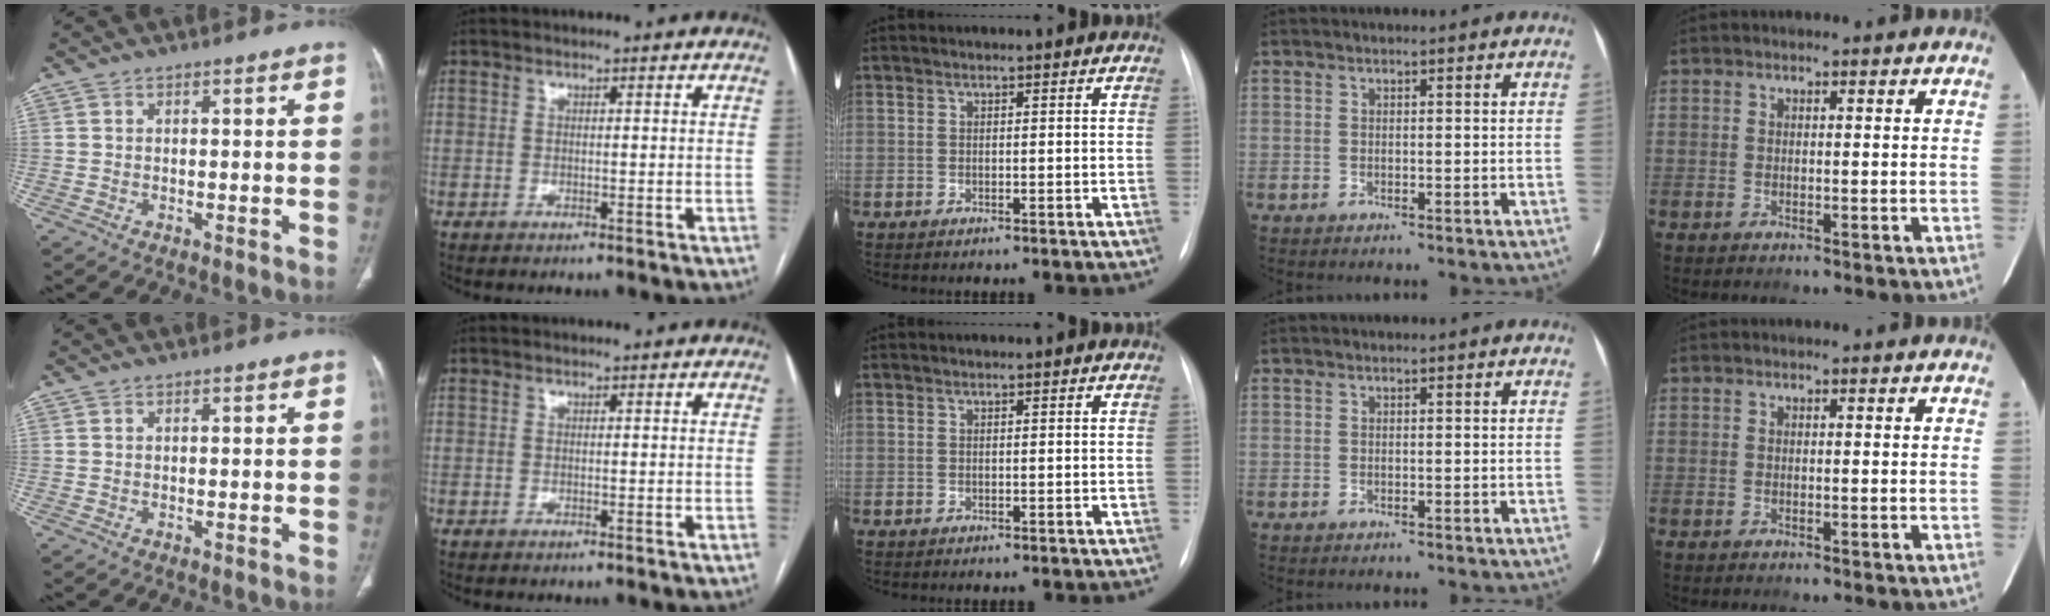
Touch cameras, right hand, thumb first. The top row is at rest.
{}